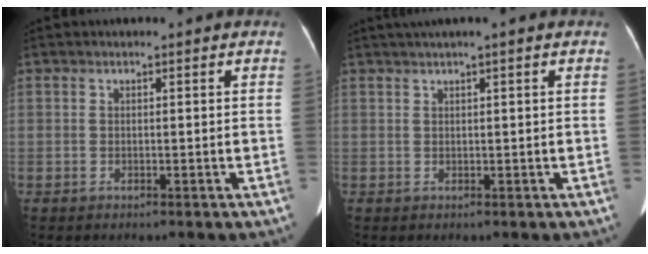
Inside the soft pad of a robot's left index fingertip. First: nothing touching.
{"total": 2.7, "force": [1.7, -0.4, 2.0], "torque": [-0.041, 0.019, 0.034]}